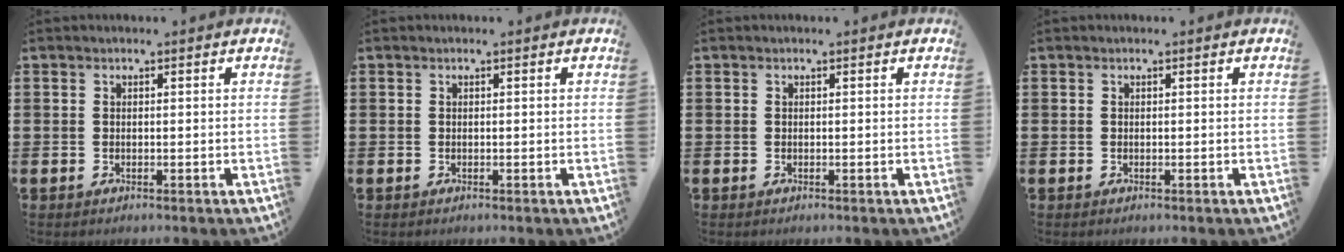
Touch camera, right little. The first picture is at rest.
{"total": 0.0}
{"total": 0.0}
{"total": 0.0}